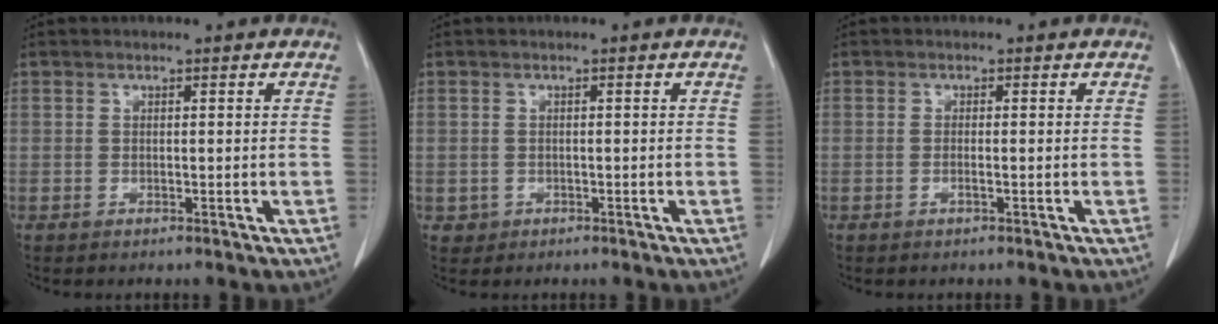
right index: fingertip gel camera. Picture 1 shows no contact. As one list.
[{"total": 1.2, "force": [-0.2, 1.2, 0.0], "torque": [0.002, 0.006, 0.003]}, {"total": 0.7, "force": [-0.3, 0.0, 0.7], "torque": [-0.015, 0.000, -0.004]}]